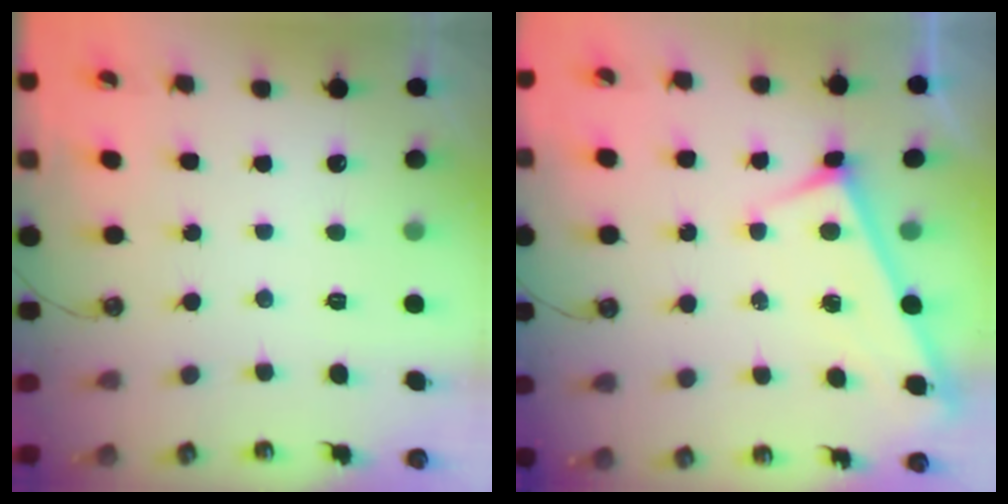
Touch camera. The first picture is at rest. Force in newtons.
{"total": 3.3, "press": 3.3, "slide": 0.3}